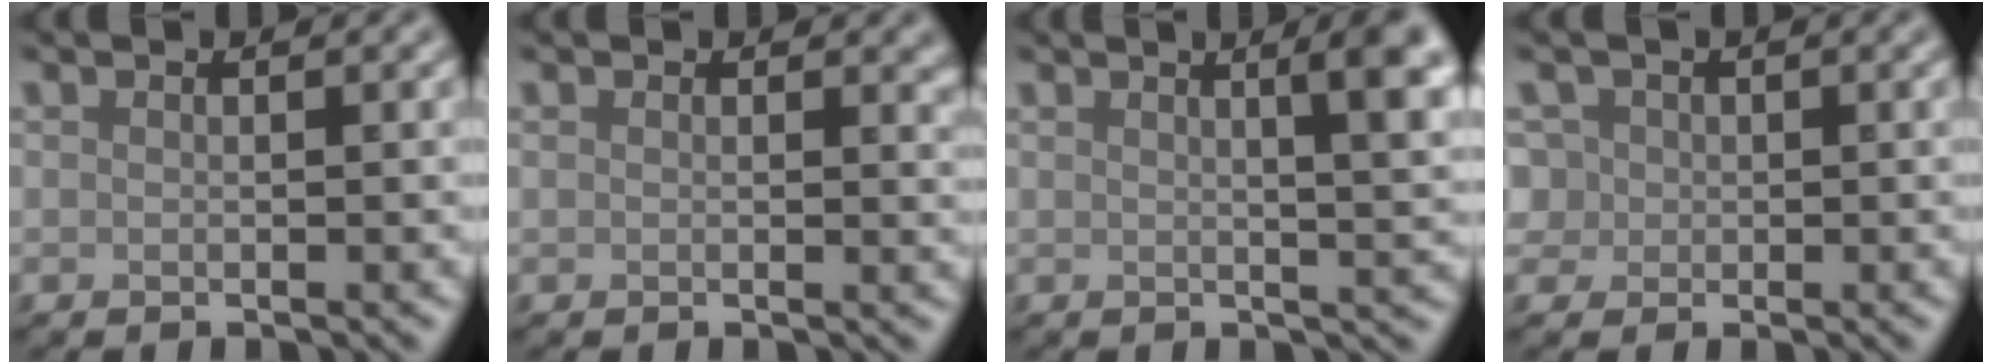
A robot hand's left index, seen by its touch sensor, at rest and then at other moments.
{"total": 1.6, "force": [1.1, 0.7, 0.8], "torque": [-0.010, -0.003, 0.020]}
{"total": 6.0, "force": [2.2, 1.8, 5.3], "torque": [-0.034, 0.019, 0.021]}
{"total": 2.2, "force": [0.7, 2.1, 0.5], "torque": [-0.027, 0.003, 0.019]}